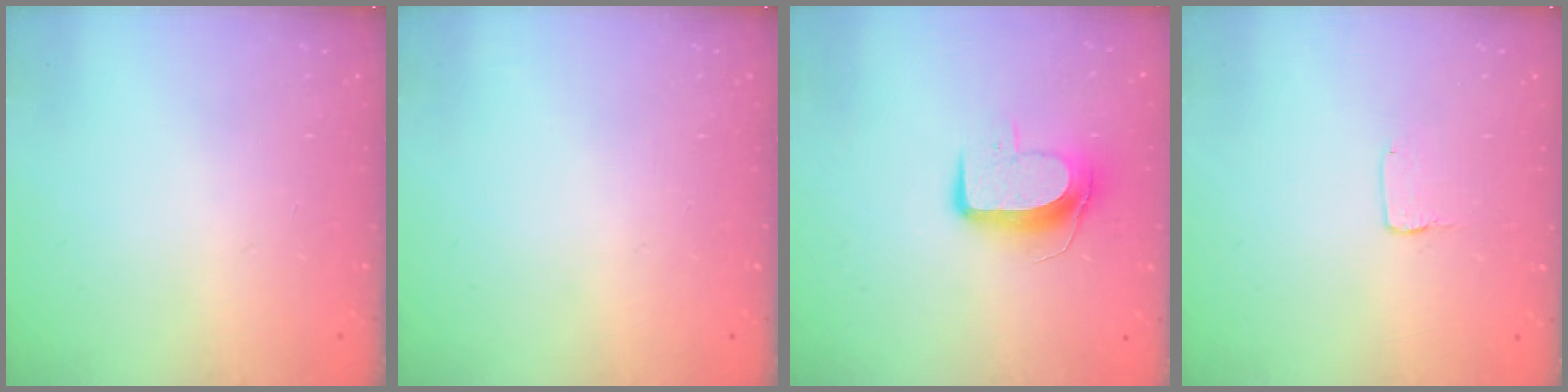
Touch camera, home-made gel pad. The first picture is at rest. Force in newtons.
{"total": 0.0}
{"total": 9.2, "press": 9.2, "slide": 0.7}
{"total": 1.0, "press": 1.0, "slide": 0.1}